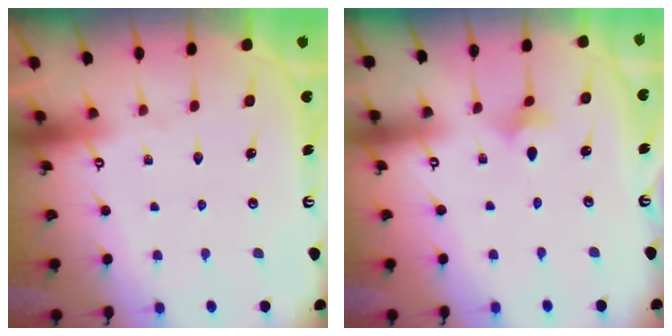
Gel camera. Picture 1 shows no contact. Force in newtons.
{"total": 2.4, "press": 2.3, "slide": 0.4}